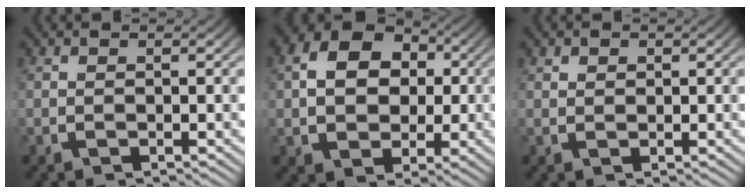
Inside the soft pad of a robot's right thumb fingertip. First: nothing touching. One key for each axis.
{"total": 10.6, "fx": 2.0, "fy": 7.7, "fz": 7.1, "tx": -0.139, "ty": -0.008, "tz": 0.041}
{"total": 1.0, "fx": 0.6, "fy": 0.7, "fz": 0.4, "tx": -0.006, "ty": -0.003, "tz": 0.017}